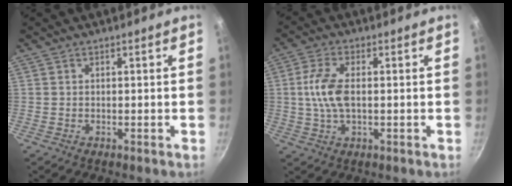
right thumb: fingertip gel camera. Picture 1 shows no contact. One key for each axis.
{"total": 7.8, "fx": 0.3, "fy": 3.8, "fz": 6.8, "tx": -0.151, "ty": 0.006, "tz": 0.004}